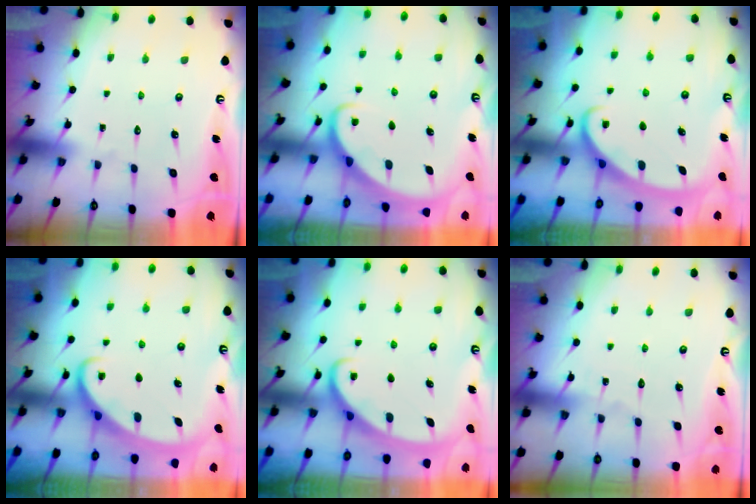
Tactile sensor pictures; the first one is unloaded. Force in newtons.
{"total": 2.5, "press": 2.5, "slide": 0.2}
{"total": 2.6, "press": 2.5, "slide": 0.4}
{"total": 2.4, "press": 2.4, "slide": 0.3}
{"total": 2.7, "press": 2.7, "slide": 0.3}
{"total": 3.0, "press": 3.0, "slide": 0.3}